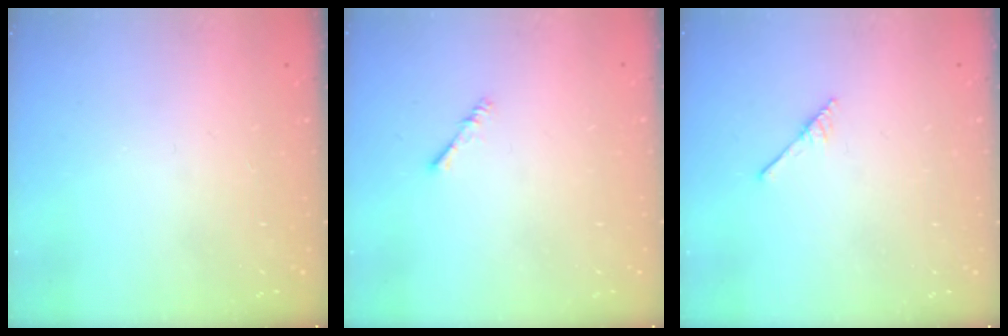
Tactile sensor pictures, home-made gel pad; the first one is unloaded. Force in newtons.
{"total": 1.4, "press": 1.4, "slide": 0.4}
{"total": 2.9, "press": 2.9, "slide": 0.3}